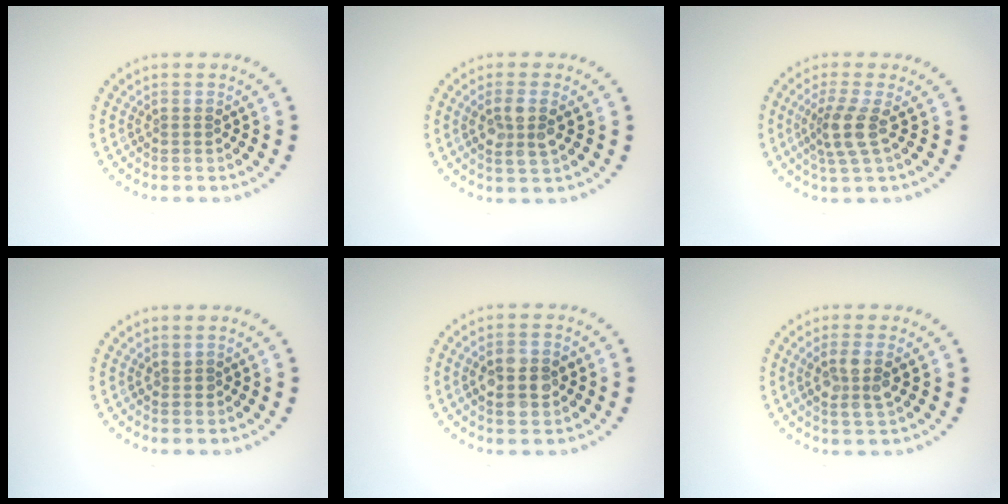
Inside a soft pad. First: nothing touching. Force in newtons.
{"total": 2.8, "press": 2.7, "slide": 0.9}
{"total": 2.9, "press": 2.2, "slide": 1.9}
{"total": 0.6, "press": 0.4, "slide": 0.4}
{"total": 3.8, "press": 3.8, "slide": 0.2}
{"total": 3.0, "press": 2.7, "slide": 1.2}